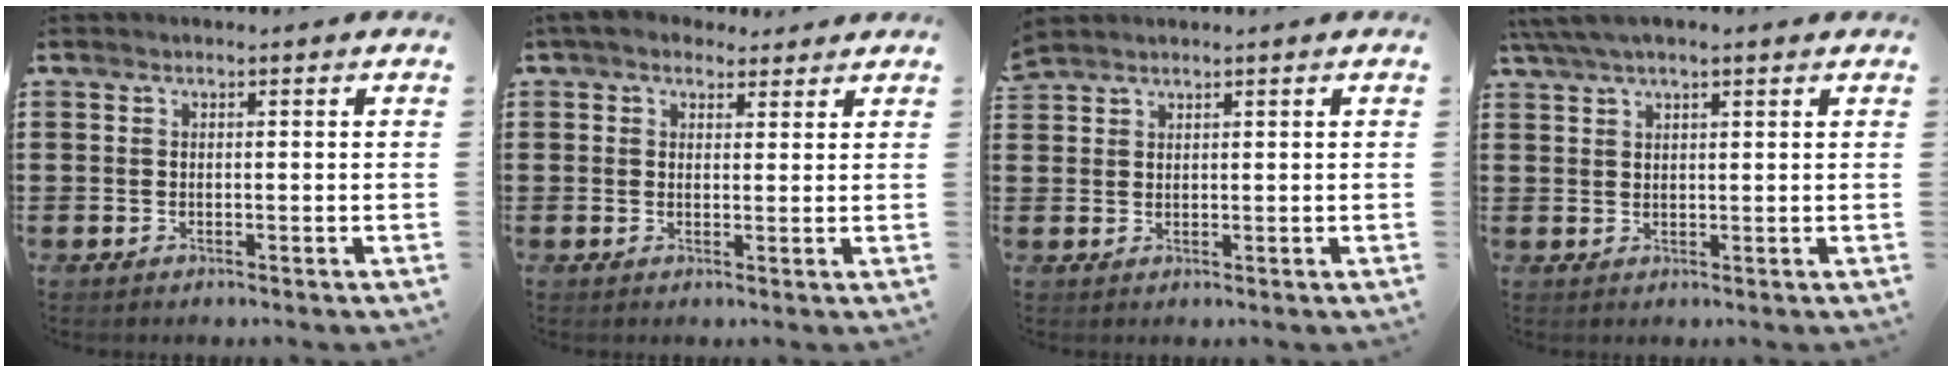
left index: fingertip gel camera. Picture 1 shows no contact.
{"total": 3.5, "force": [2.7, 1.9, 1.2], "torque": [-0.033, 0.000, 0.051]}
{"total": 1.5, "force": [1.5, 0.1, 0.1], "torque": [-0.004, -0.001, 0.030]}
{"total": 3.5, "force": [2.5, 0.7, 2.3], "torque": [-0.050, 0.004, 0.046]}